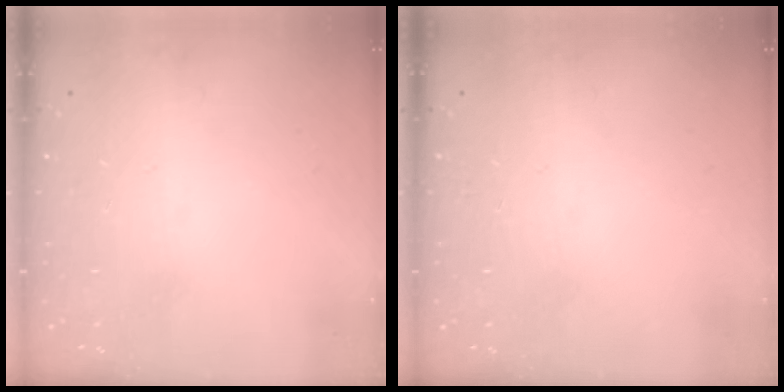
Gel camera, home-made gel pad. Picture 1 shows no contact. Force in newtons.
{"total": 0.0}